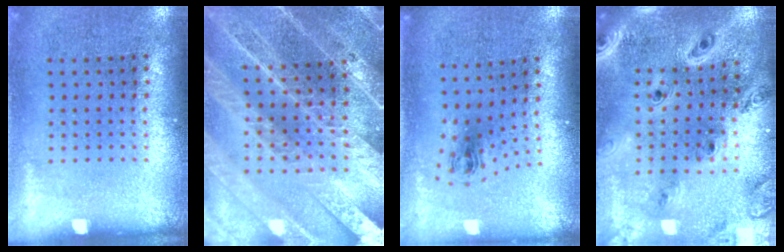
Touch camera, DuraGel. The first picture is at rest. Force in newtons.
{"total": 4.4, "press": 3.9, "slide": 2.0}
{"total": 0.9, "press": 0.4, "slide": 0.8}
{"total": 2.5, "press": 2.3, "slide": 1.1}